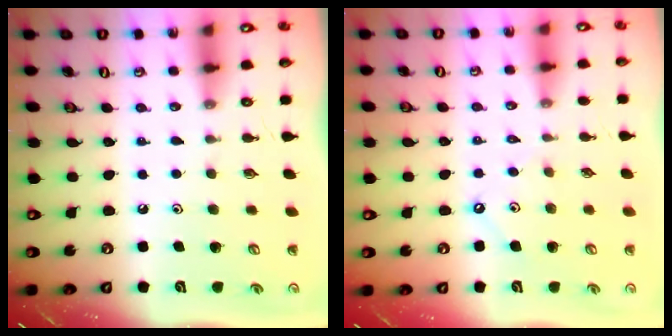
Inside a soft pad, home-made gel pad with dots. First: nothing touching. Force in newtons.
{"total": 2.6, "press": 2.6, "slide": 0.4}